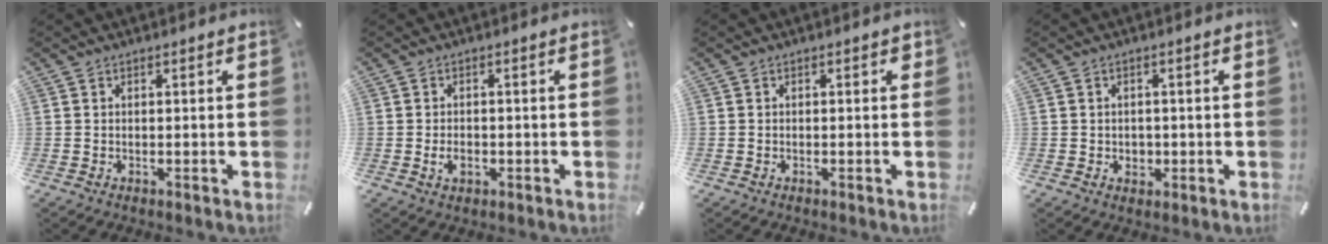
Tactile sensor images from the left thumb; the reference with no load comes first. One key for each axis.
{"total": 3.0, "fx": -1.0, "fy": 1.9, "fz": 2.1, "tx": -0.044, "ty": 0.001, "tz": -0.018}
{"total": 0.7, "fx": -0.3, "fy": 0.5, "fz": 0.4, "tx": -0.007, "ty": 0.002, "tz": -0.006}
{"total": 2.3, "fx": -0.3, "fy": 2.1, "fz": 0.8, "tx": -0.011, "ty": 0.000, "tz": -0.009}